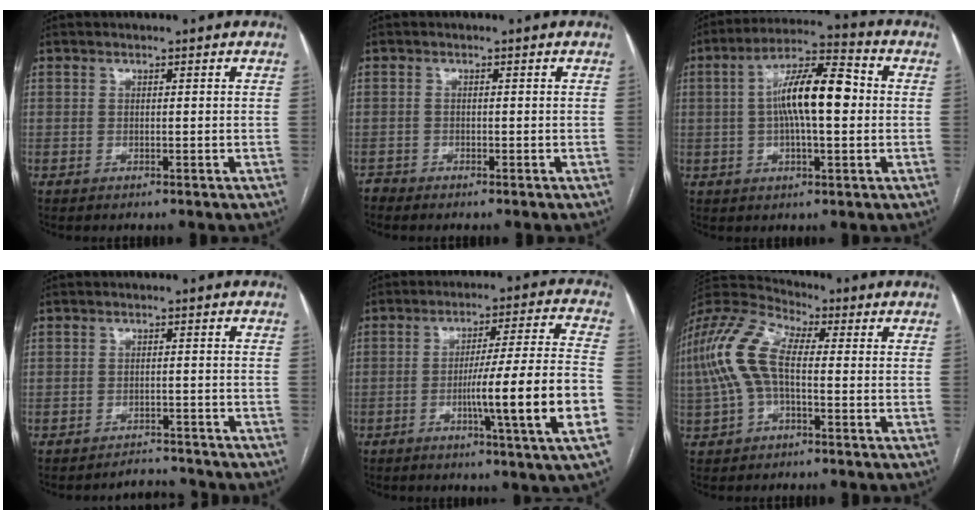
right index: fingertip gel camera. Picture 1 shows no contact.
{"total": 1.0, "force": [-0.9, 0.1, -0.5], "torque": [0.007, -0.002, -0.018]}
{"total": 11.9, "force": [0.7, 2.8, 11.5], "torque": [-0.210, 0.026, 0.007]}
{"total": 2.7, "force": [-2.5, 0.5, -0.9], "torque": [0.018, 0.003, -0.033]}
{"total": 15.7, "force": [-4.5, -1.6, 14.9], "torque": [-0.235, -0.007, -0.075]}
{"total": 12.1, "force": [0.2, 5.6, 10.7], "torque": [-0.249, 0.039, -0.001]}